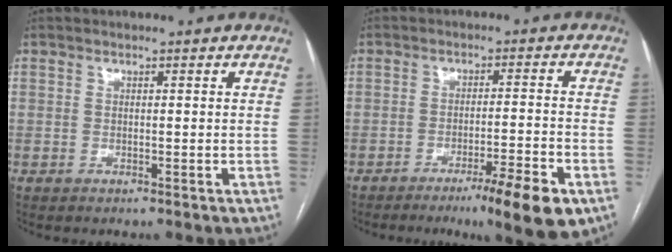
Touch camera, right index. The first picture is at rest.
{"total": 9.5, "force": [-5.6, 0.2, 7.7], "torque": [-0.105, -0.016, -0.084]}